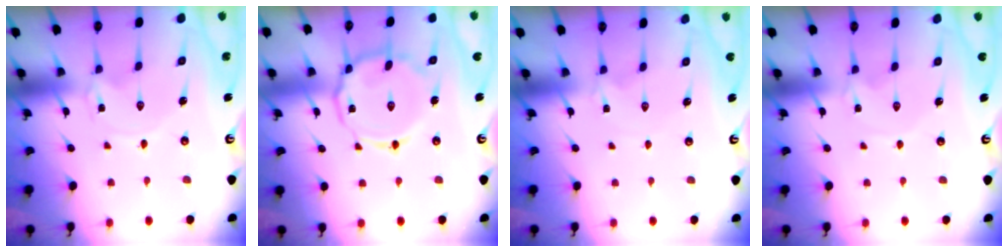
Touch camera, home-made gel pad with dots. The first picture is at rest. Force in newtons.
{"total": 11.2, "press": 11.2, "slide": 0.7}
{"total": 1.3, "press": 1.2, "slide": 0.4}
{"total": 0.0}